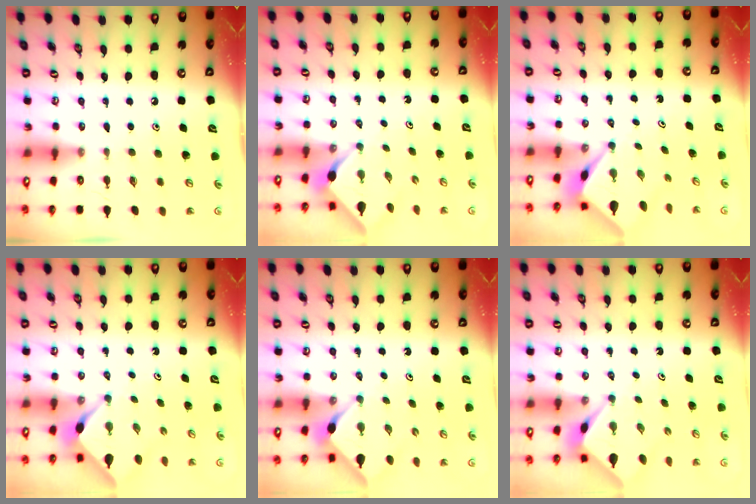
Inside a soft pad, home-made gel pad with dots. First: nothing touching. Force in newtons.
{"total": 2.5, "press": 2.5, "slide": 0.3}
{"total": 3.2, "press": 3.2, "slide": 0.1}
{"total": 2.2, "press": 2.2, "slide": 0.3}
{"total": 3.0, "press": 2.9, "slide": 0.3}
{"total": 2.6, "press": 2.6, "slide": 0.3}